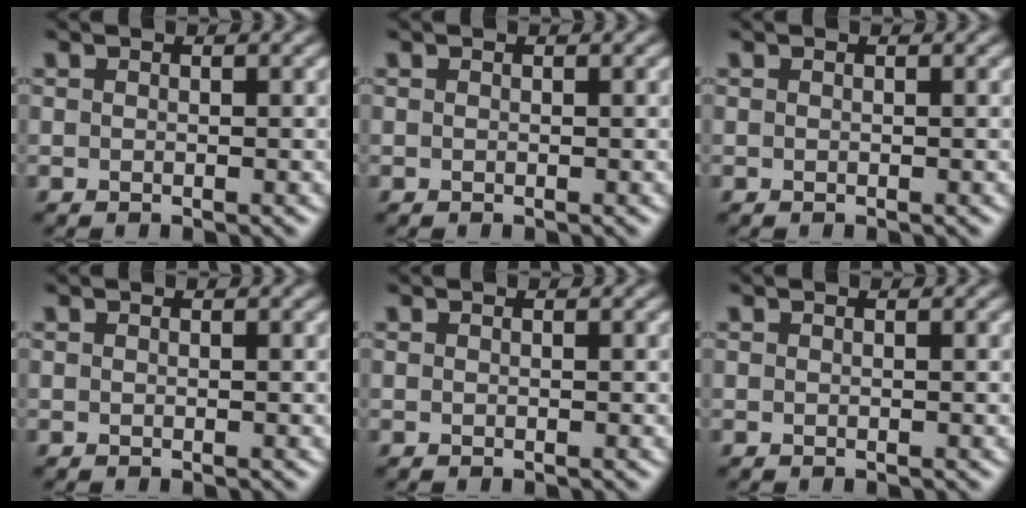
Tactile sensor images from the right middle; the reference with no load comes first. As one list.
[{"total": 0.0}, {"total": 0.0}, {"total": 0.0}, {"total": 0.0}, {"total": 0.0}]